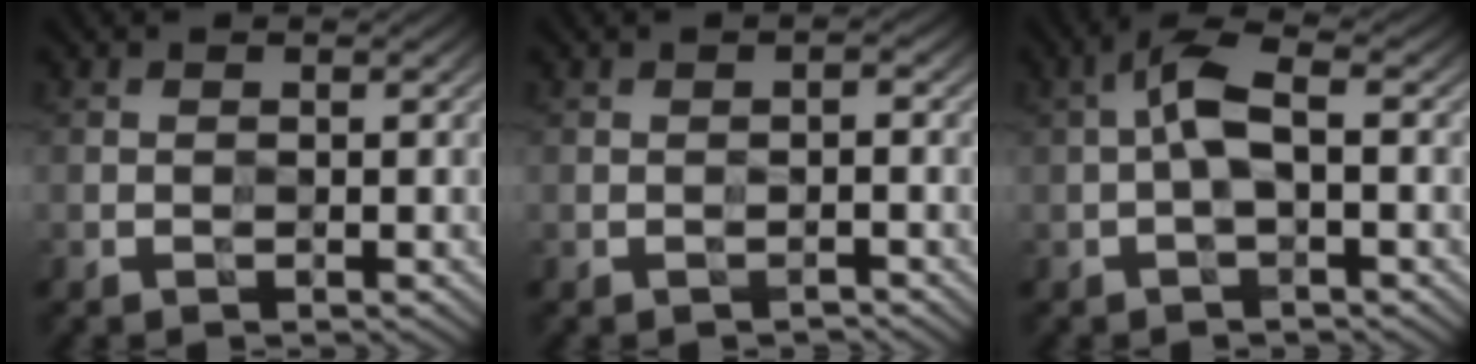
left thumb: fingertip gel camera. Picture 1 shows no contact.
{"total": 0.9, "force": [-0.7, 0.1, 0.7], "torque": [-0.011, 0.005, -0.016]}
{"total": 4.3, "force": [0.0, 1.3, 4.1], "torque": [-0.092, 0.017, -0.011]}